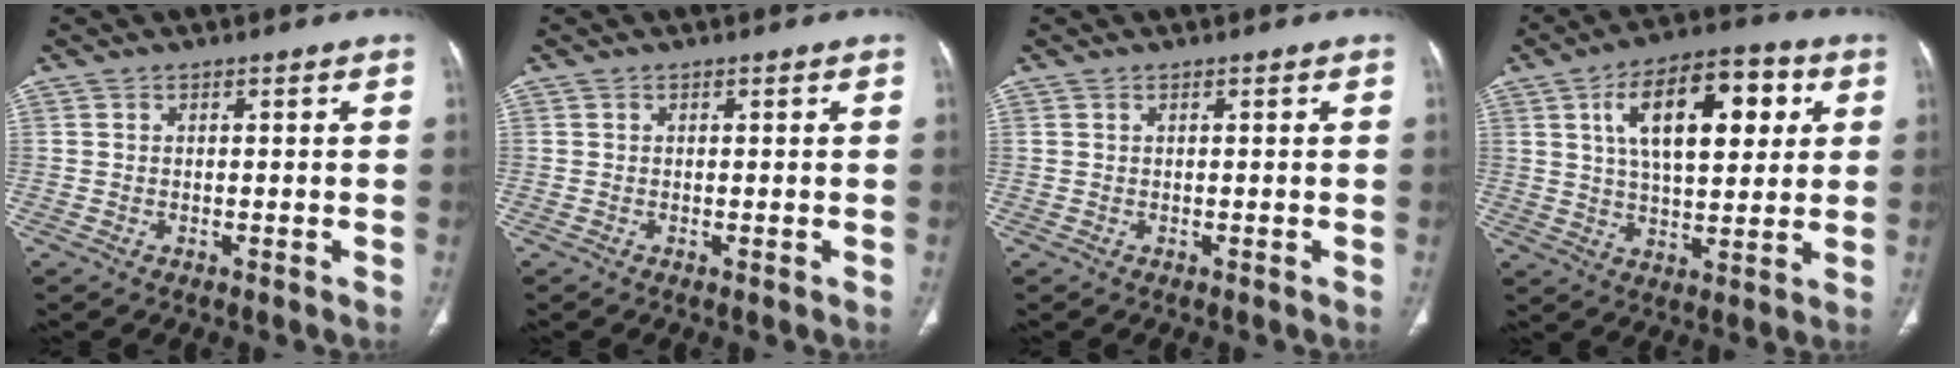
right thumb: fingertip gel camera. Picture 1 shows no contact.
{"total": 0.0}
{"total": 0.0}
{"total": 17.3, "force": [5.4, 8.3, 14.2], "torque": [-0.197, 0.003, 0.085]}